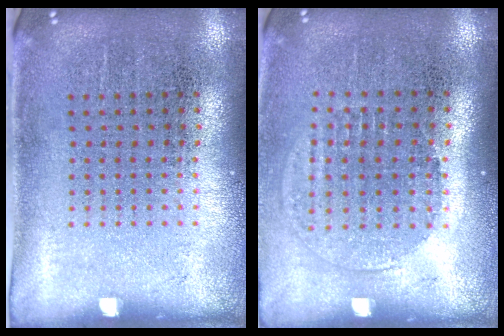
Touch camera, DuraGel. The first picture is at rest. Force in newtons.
{"total": 1.3, "press": 1.2, "slide": 0.5}